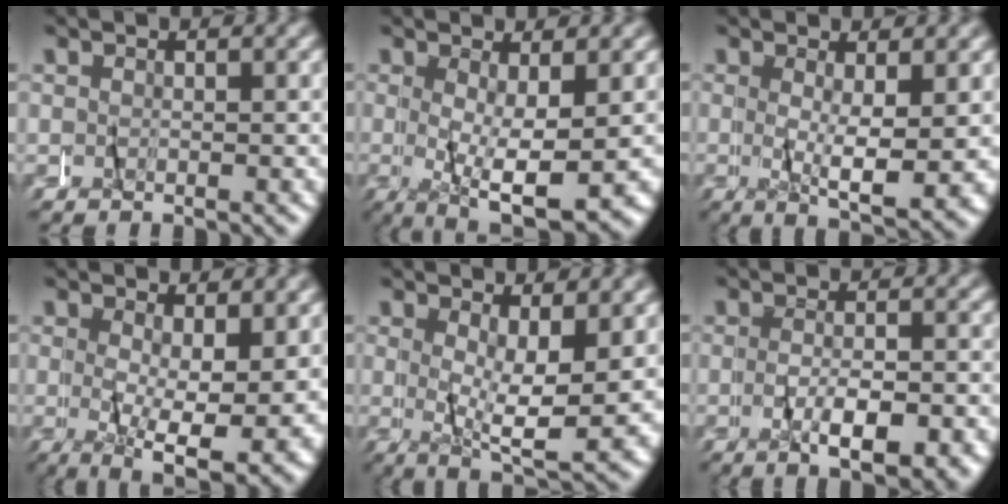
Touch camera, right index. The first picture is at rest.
{"total": 6.7, "force": [-1.6, 2.4, 6.1], "torque": [-0.089, -0.019, -0.019]}
{"total": 5.1, "force": [-0.4, 0.9, 5.0], "torque": [-0.076, -0.011, -0.004]}
{"total": 7.0, "force": [-1.0, 2.4, 6.5], "torque": [-0.094, -0.025, -0.009]}
{"total": 6.1, "force": [0.3, 1.6, 5.9], "torque": [-0.086, -0.016, 0.007]}
{"total": 5.2, "force": [-2.2, 2.0, 4.3], "torque": [-0.069, -0.007, -0.035]}